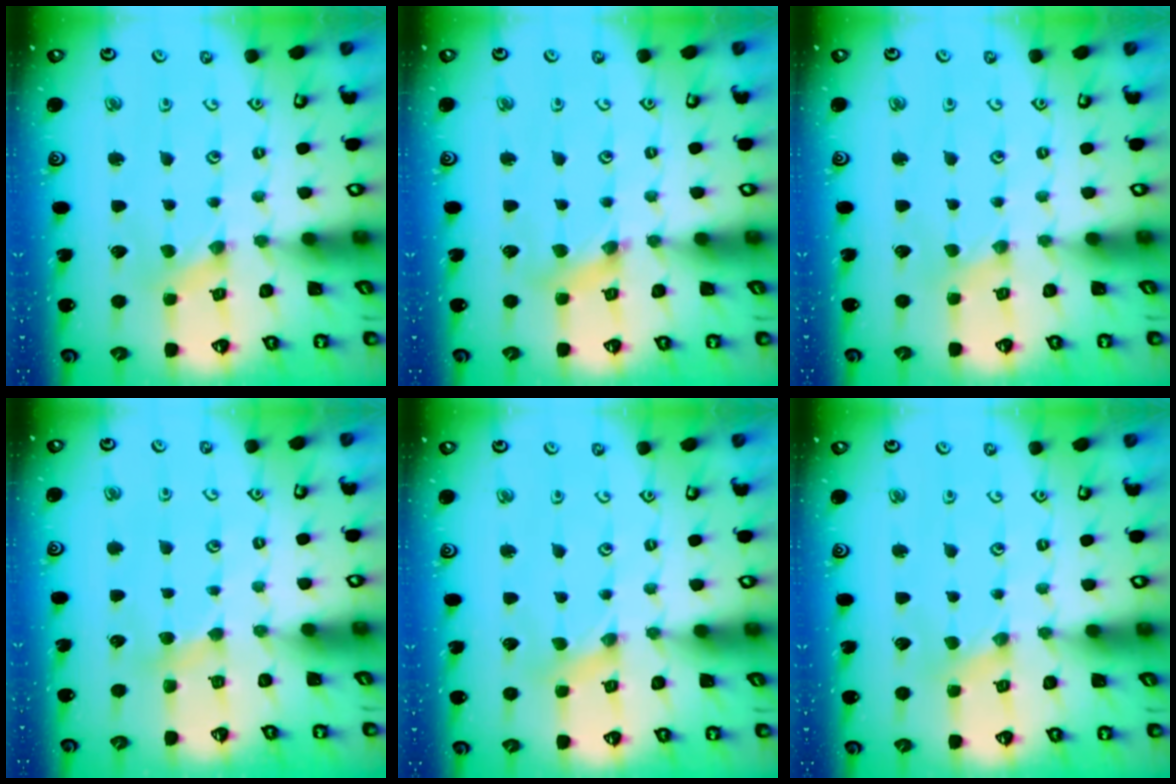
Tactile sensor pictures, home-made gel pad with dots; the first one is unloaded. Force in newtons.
{"total": 4.4, "press": 4.4, "slide": 0.4}
{"total": 0.0}
{"total": 3.0, "press": 2.9, "slide": 0.3}
{"total": 0.0}
{"total": 0.7, "press": 0.7, "slide": 0.2}